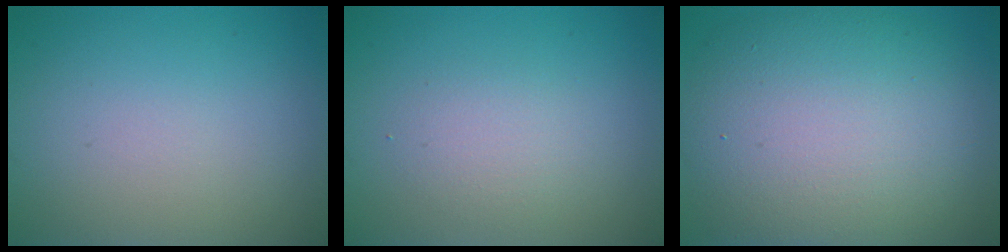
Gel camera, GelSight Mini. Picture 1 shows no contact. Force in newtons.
{"total": 1.9, "press": 1.9, "slide": 0.1}
{"total": 12.0, "press": 12.0, "slide": 0.2}